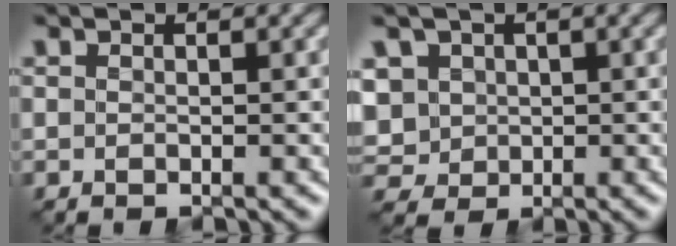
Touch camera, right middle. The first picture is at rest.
{"total": 5.2, "force": [1.0, 4.5, 2.4], "torque": [-0.072, 0.019, 0.021]}